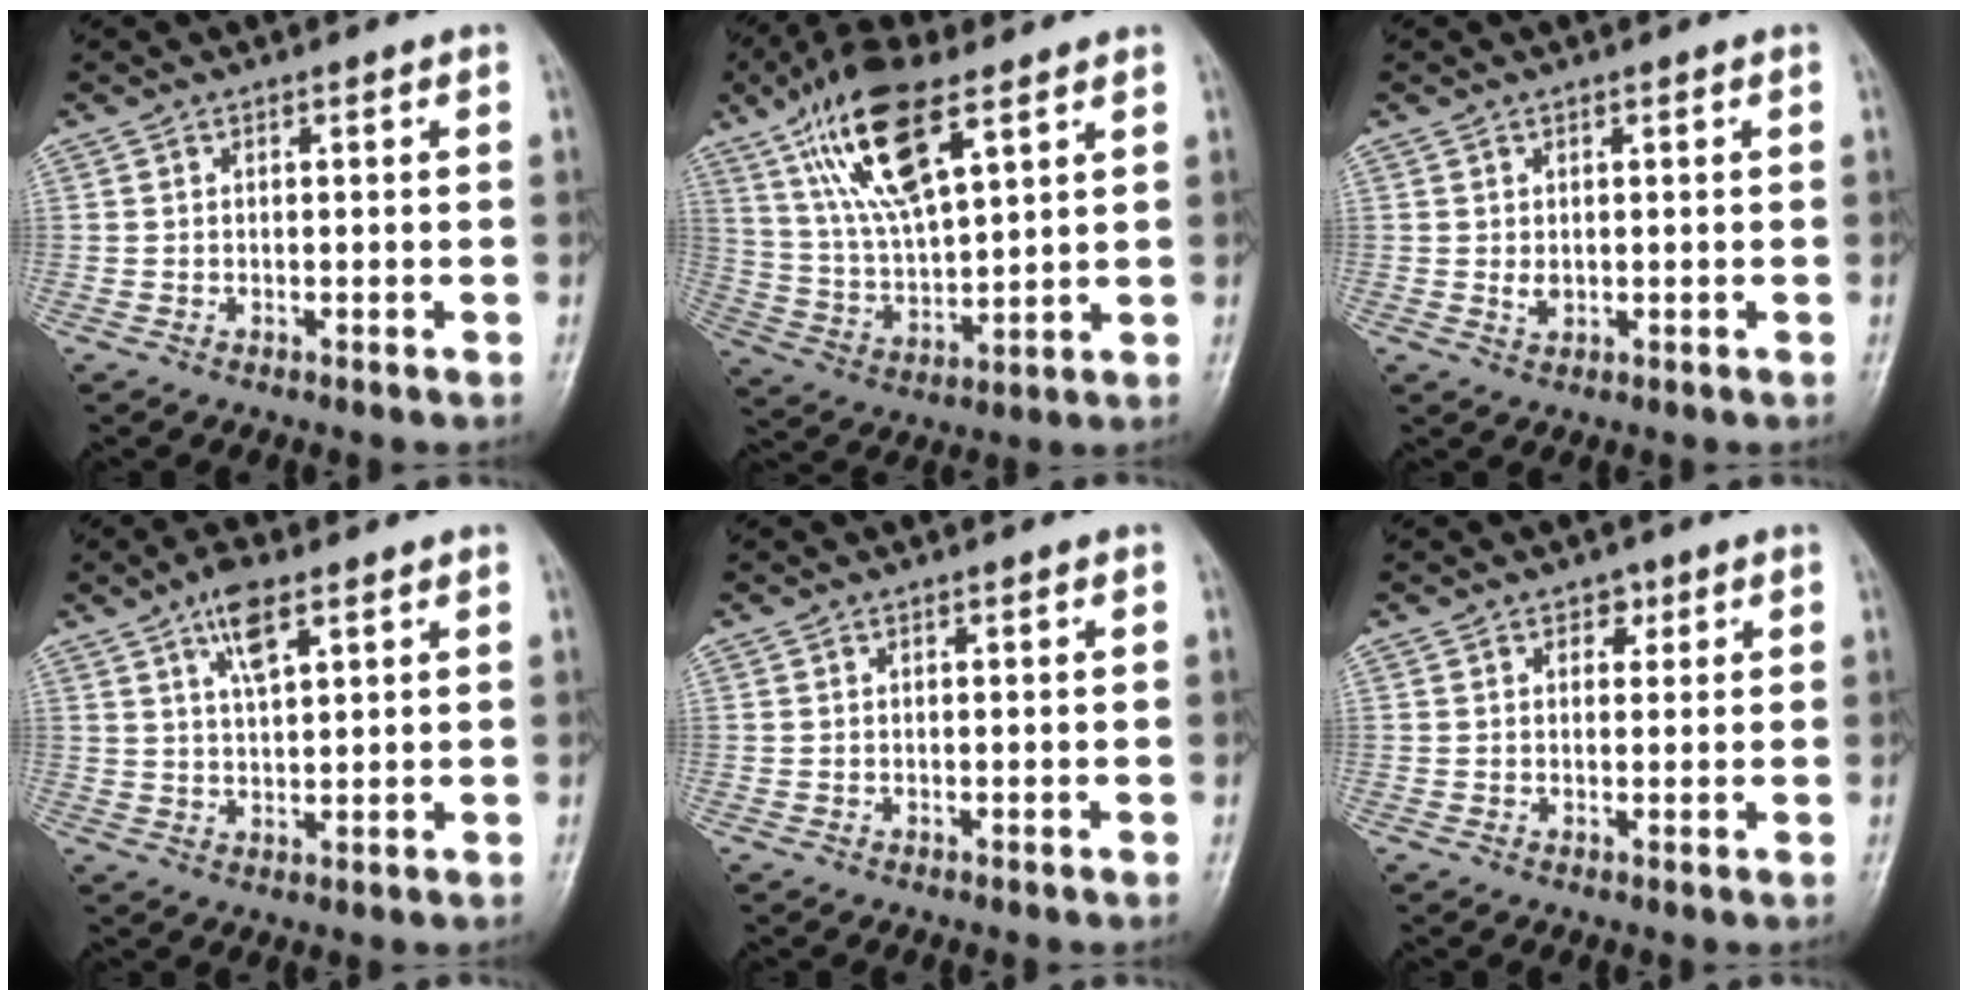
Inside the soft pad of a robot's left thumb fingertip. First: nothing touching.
{"total": 17.1, "force": [9.1, 6.3, 13.1], "torque": [-0.233, -0.026, 0.175]}
{"total": 2.0, "force": [0.2, 1.3, 1.4], "torque": [-0.023, -0.005, 0.008]}
{"total": 6.5, "force": [3.5, 2.4, 5.0], "torque": [-0.084, -0.011, 0.062]}
{"total": 0.0}
{"total": 2.4, "force": [1.2, 1.8, 1.0], "torque": [0.004, -0.002, 0.012]}